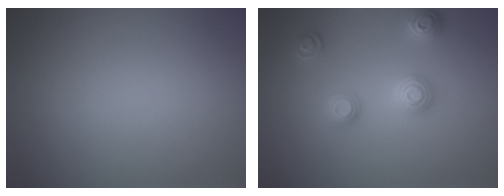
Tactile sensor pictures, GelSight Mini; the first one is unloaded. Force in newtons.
{"total": 2.9, "press": 2.9, "slide": 0.2}